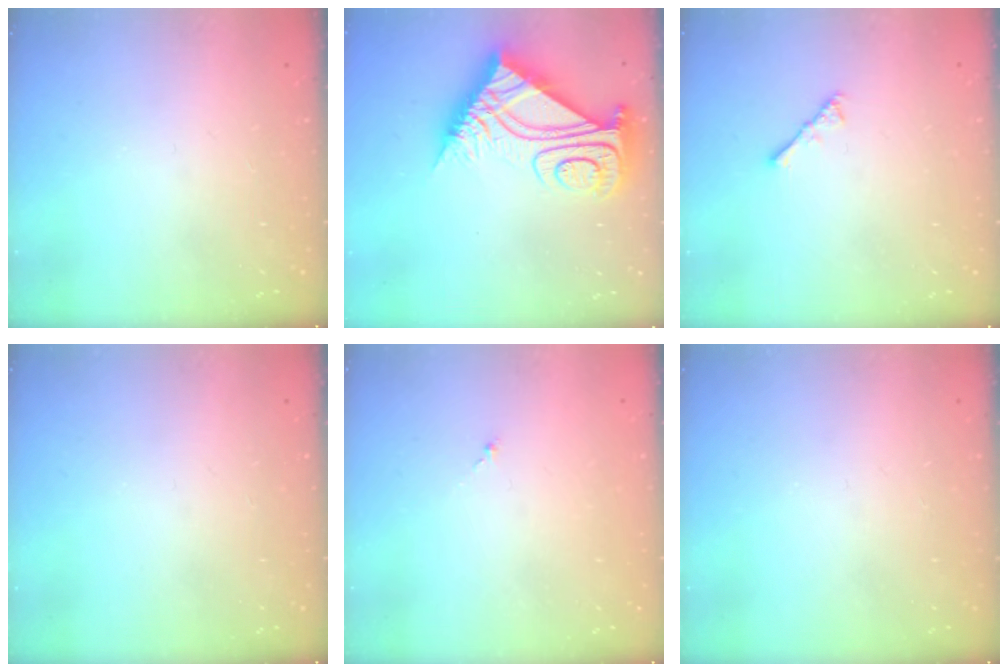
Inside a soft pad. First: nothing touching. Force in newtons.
{"total": 13.2, "press": 13.2, "slide": 1.3}
{"total": 2.7, "press": 2.7, "slide": 0.6}
{"total": 0.0}
{"total": 1.0, "press": 0.8, "slide": 0.5}
{"total": 0.0}